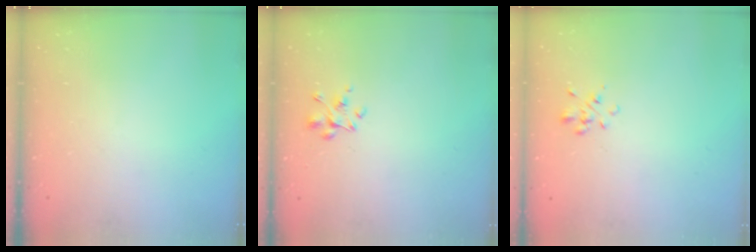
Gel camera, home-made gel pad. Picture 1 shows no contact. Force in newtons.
{"total": 2.4, "press": 2.3, "slide": 0.8}
{"total": 1.6, "press": 1.5, "slide": 0.6}